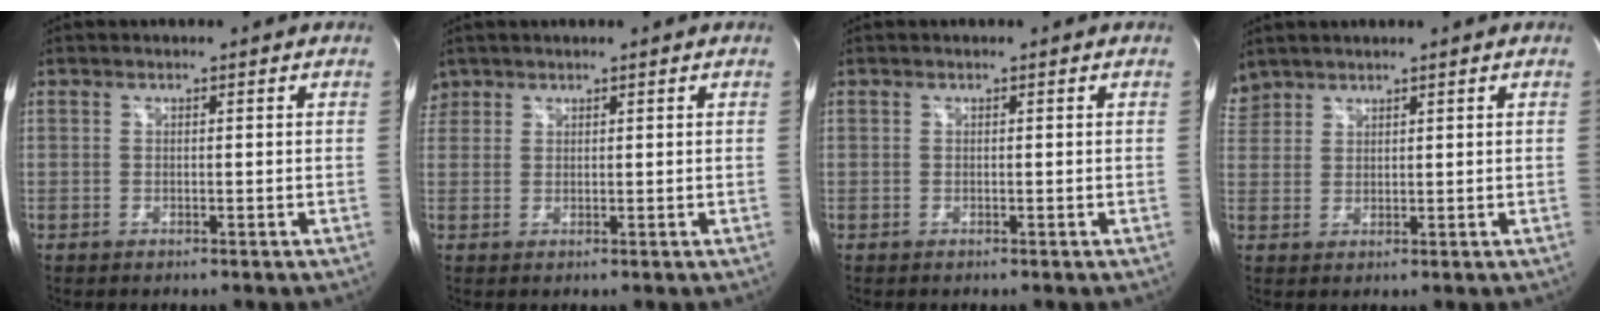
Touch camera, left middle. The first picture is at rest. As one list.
[{"total": 2.2, "force": [1.6, 1.5, -0.1], "torque": [0.007, 0.012, 0.030]}, {"total": 0.0}, {"total": 3.5, "force": [3.2, 1.5, 0.0], "torque": [-0.004, 0.016, 0.067]}]